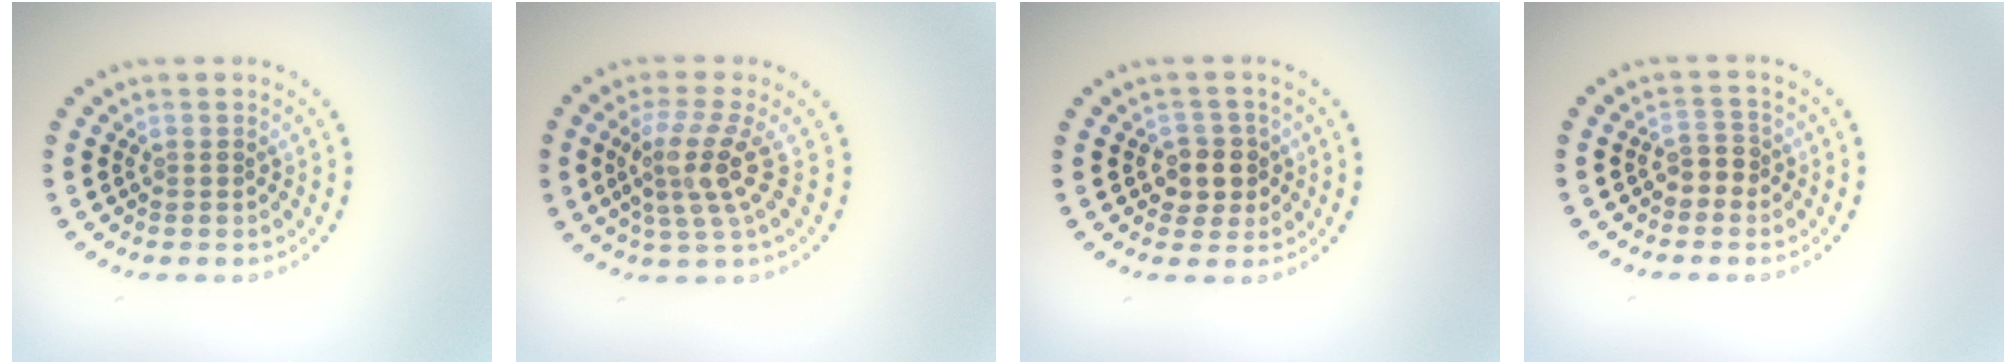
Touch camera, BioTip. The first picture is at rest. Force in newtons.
{"total": 4.0, "press": 2.9, "slide": 2.8}
{"total": 2.7, "press": 2.5, "slide": 1.0}
{"total": 1.8, "press": 1.6, "slide": 0.8}